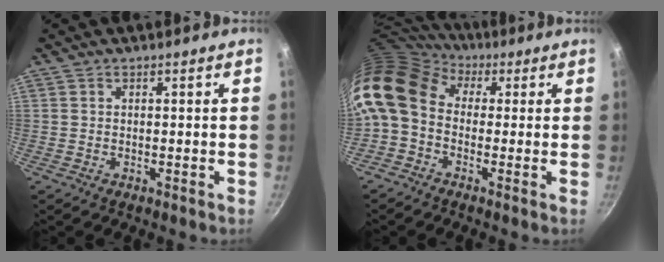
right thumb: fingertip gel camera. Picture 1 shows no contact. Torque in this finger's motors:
{"motor_torque": [-0.02, 1.90, 1.47, -1.30, 0.47]}